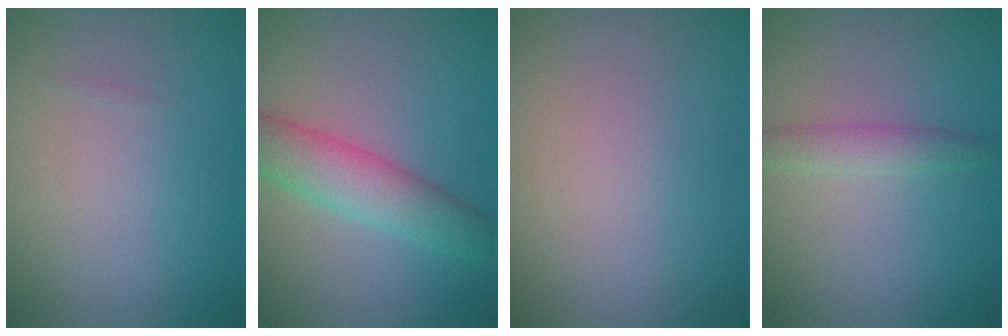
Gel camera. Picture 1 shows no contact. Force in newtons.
{"total": 4.9, "press": 4.9, "slide": 0.0}
{"total": 0.0}
{"total": 1.9, "press": 1.9, "slide": 0.2}